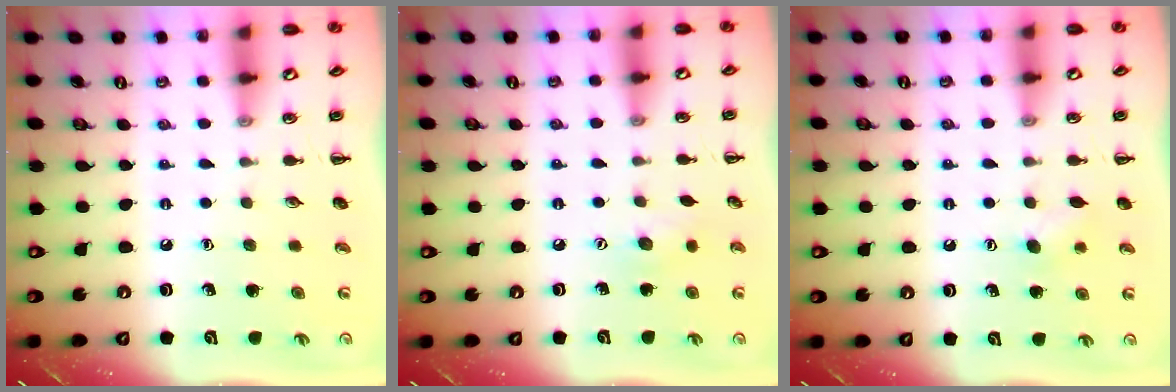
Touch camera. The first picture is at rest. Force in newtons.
{"total": 6.2, "press": 6.1, "slide": 1.1}
{"total": 6.3, "press": 6.1, "slide": 1.5}